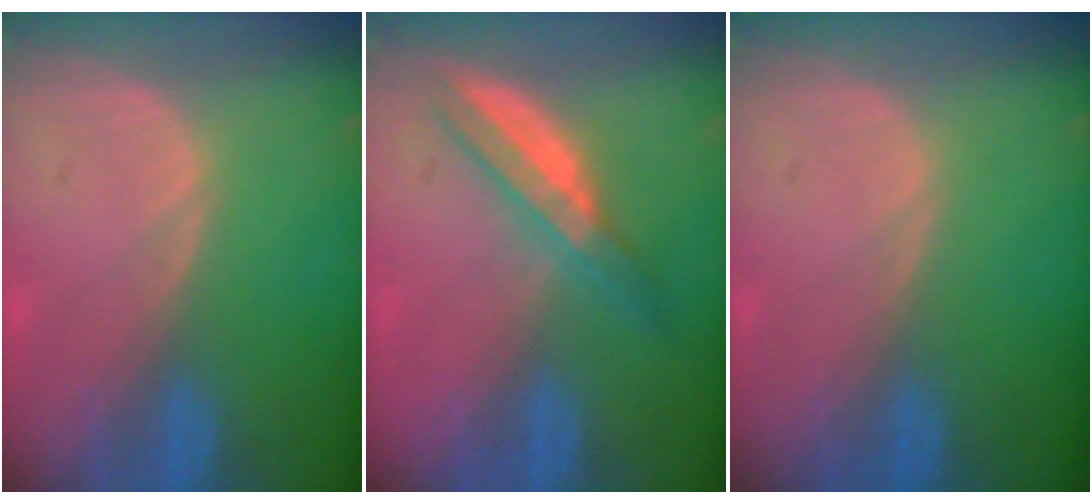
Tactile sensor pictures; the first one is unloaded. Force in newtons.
{"total": 5.5, "press": 5.0, "slide": 2.2}
{"total": 0.0}